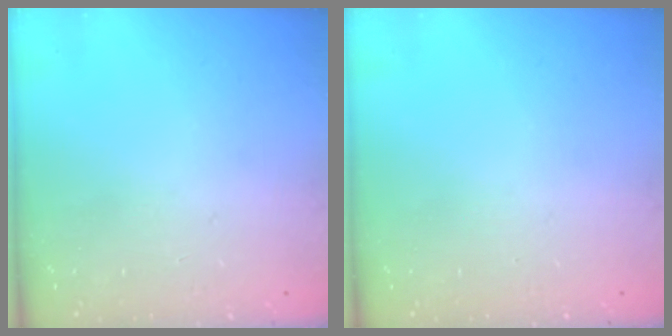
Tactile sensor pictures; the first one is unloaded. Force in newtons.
{"total": 0.0}